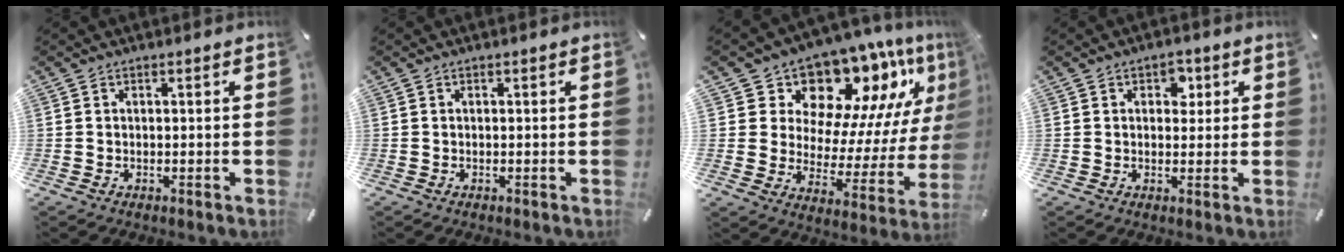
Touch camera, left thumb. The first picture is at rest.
{"total": 0.0}
{"total": 14.1, "force": [12.3, 6.1, 3.1], "torque": [-0.040, -0.134, 0.203]}
{"total": 3.8, "force": [1.3, 2.9, 2.2], "torque": [-0.007, -0.008, 0.013]}